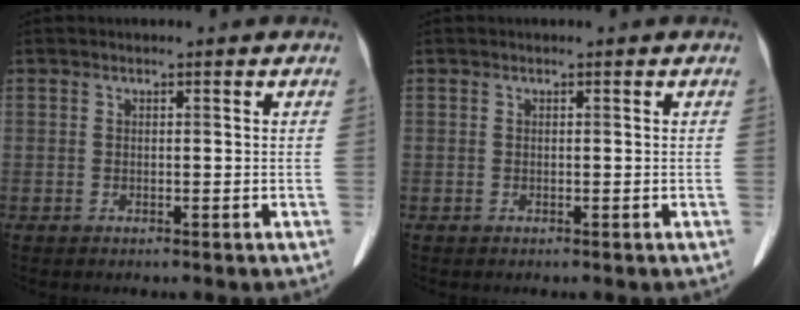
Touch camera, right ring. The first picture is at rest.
{"total": 0.0}